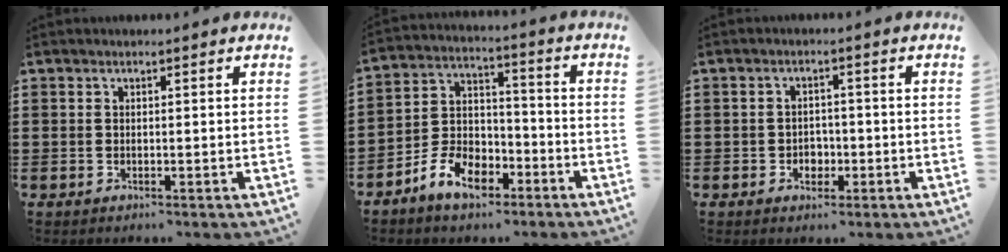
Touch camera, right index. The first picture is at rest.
{"total": 8.1, "force": [-5.0, 5.0, 4.0], "torque": [-0.092, 0.021, -0.097]}
{"total": 2.2, "force": [-0.9, 1.8, 1.0], "torque": [-0.026, -0.001, -0.018]}